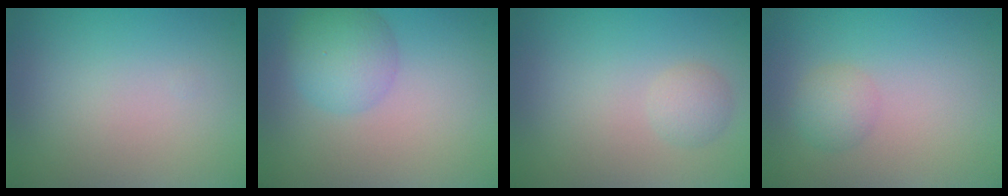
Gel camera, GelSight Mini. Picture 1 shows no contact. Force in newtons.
{"total": 3.9, "press": 3.9, "slide": 0.1}
{"total": 1.5, "press": 1.5, "slide": 0.0}
{"total": 1.6, "press": 1.6, "slide": 0.1}